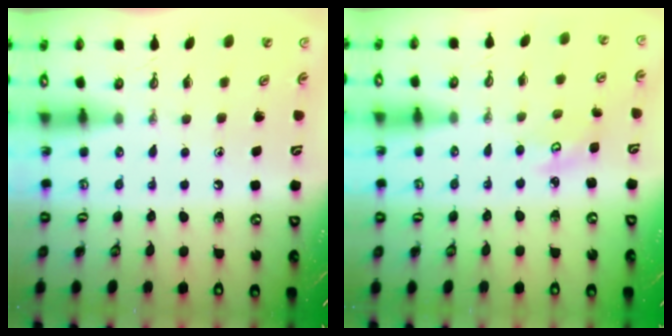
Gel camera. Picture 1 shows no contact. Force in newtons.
{"total": 3.1, "press": 3.0, "slide": 0.3}